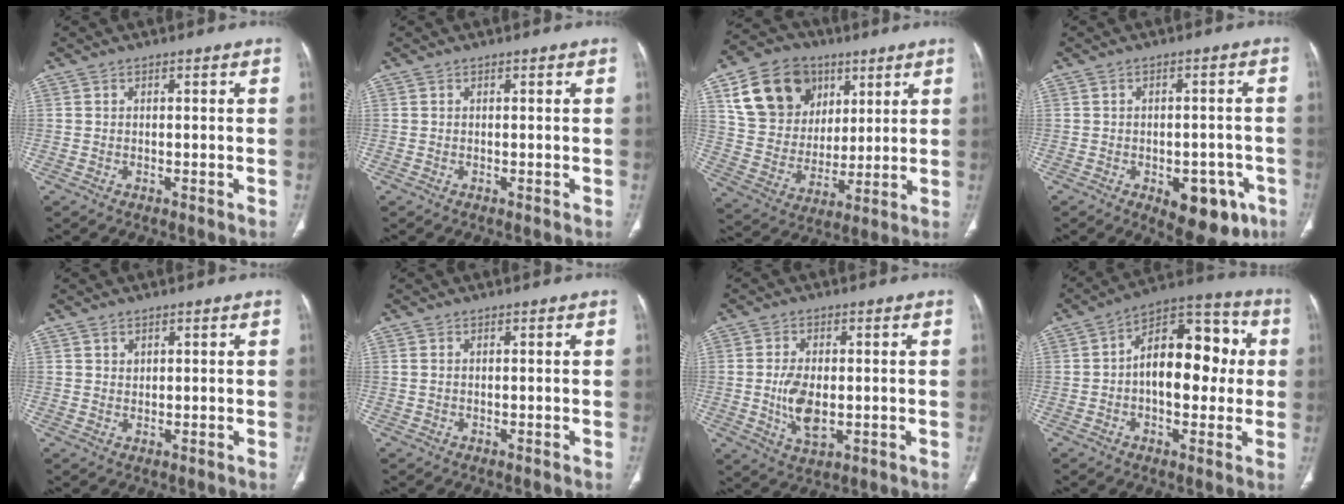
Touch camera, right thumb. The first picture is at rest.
{"total": 0.0}
{"total": 18.7, "force": [8.4, 14.3, 8.5], "torque": [-0.126, -0.013, 0.160]}
{"total": 11.1, "force": [-5.0, 6.0, 8.0], "torque": [-0.065, 0.018, -0.054]}
{"total": 1.4, "force": [0.9, 0.9, 0.3], "torque": [0.004, -0.007, 0.016]}
{"total": 0.5, "force": [0.2, 0.3, 0.4], "torque": [-0.012, 0.010, 0.006]}
{"total": 7.6, "force": [-0.7, 4.1, 6.3], "torque": [-0.119, -0.006, -0.005]}
{"total": 16.5, "force": [1.0, 9.4, 13.5], "torque": [-0.161, 0.039, 0.006]}